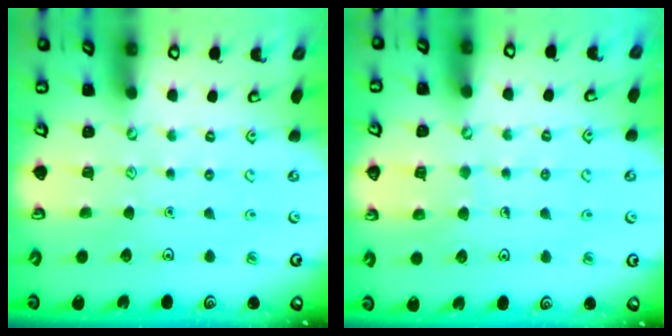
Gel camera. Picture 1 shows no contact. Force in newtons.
{"total": 6.0, "press": 6.0, "slide": 0.5}